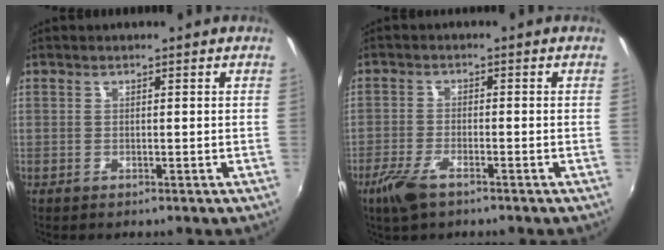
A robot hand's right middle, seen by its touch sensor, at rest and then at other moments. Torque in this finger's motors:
{"motor_torque": [0.54, -0.45, 0.06, 0.06]}